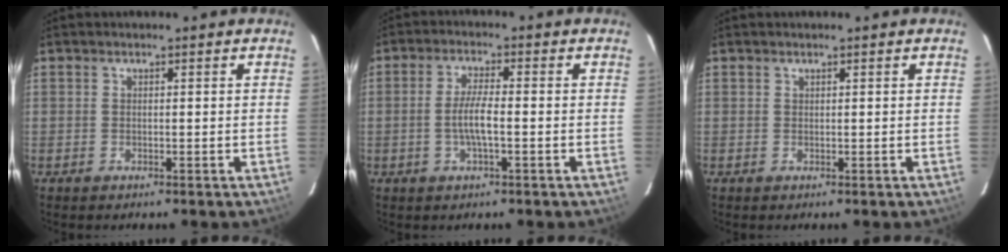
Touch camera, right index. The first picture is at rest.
{"total": 4.8, "force": [-1.2, 0.7, 4.6], "torque": [-0.088, -0.001, -0.023]}
{"total": 0.0}